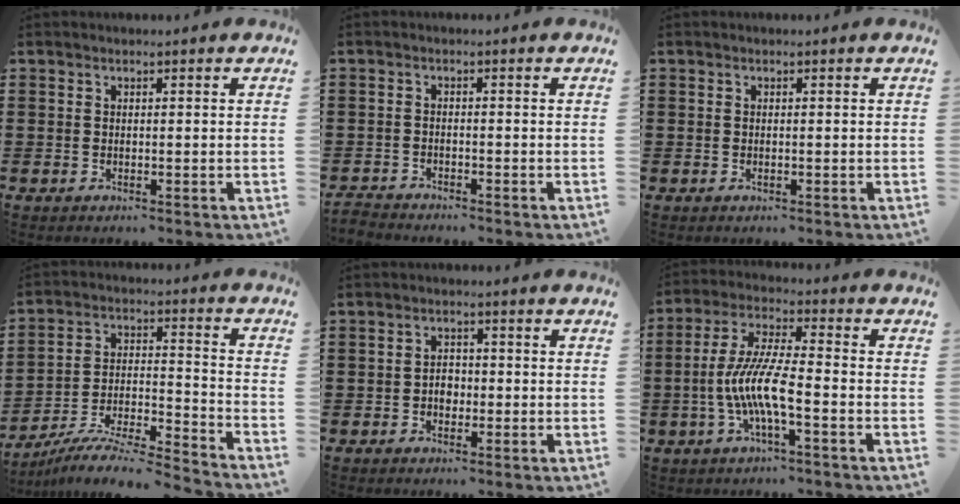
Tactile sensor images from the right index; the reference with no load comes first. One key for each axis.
{"total": 1.7, "fx": -1.6, "fy": 0.0, "fz": -0.4, "tx": 0.003, "ty": 0.004, "tz": -0.036}
{"total": 0.0}
{"total": 7.5, "fx": -7.0, "fy": -0.1, "fz": 2.5, "tx": -0.047, "ty": -0.004, "tz": -0.143}
{"total": 2.5, "fx": -0.6, "fy": 1.8, "fz": 1.6, "tx": -0.034, "ty": 0.004, "tz": -0.013}
{"total": 9.2, "fx": -2.7, "fy": 1.6, "fz": 8.6, "tx": -0.197, "ty": -0.015, "tz": -0.060}